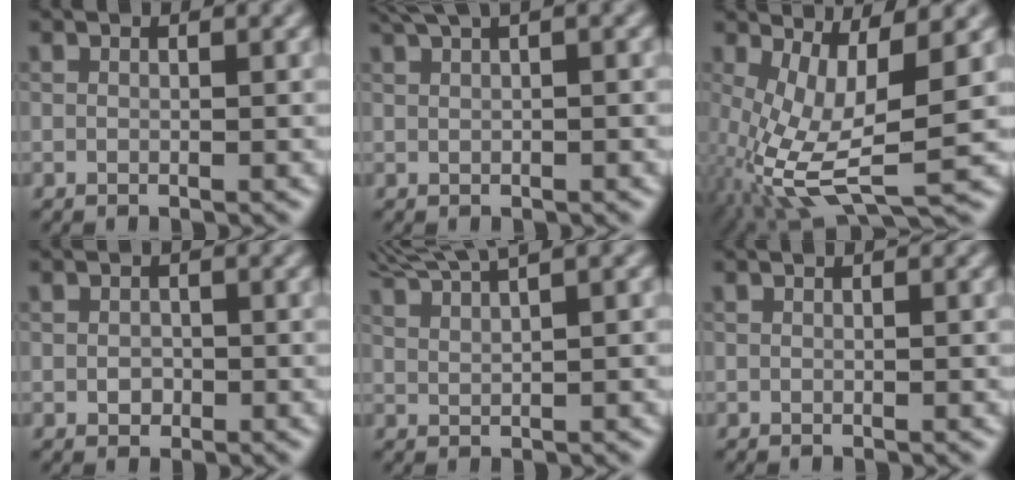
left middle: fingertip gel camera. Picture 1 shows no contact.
{"total": 4.0, "force": [2.4, 1.1, 3.0], "torque": [-0.043, 0.016, 0.037]}
{"total": 8.6, "force": [-1.3, 3.0, 8.0], "torque": [-0.177, -0.007, -0.022]}
{"total": 1.0, "force": [-0.2, 0.9, 0.5], "torque": [-0.008, -0.004, -0.005]}
{"total": 5.1, "force": [4.3, 0.6, 2.8], "torque": [-0.048, 0.017, 0.062]}
{"total": 0.0}